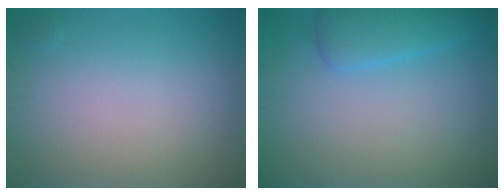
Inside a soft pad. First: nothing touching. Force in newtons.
{"total": 2.6, "press": 2.6, "slide": 0.2}